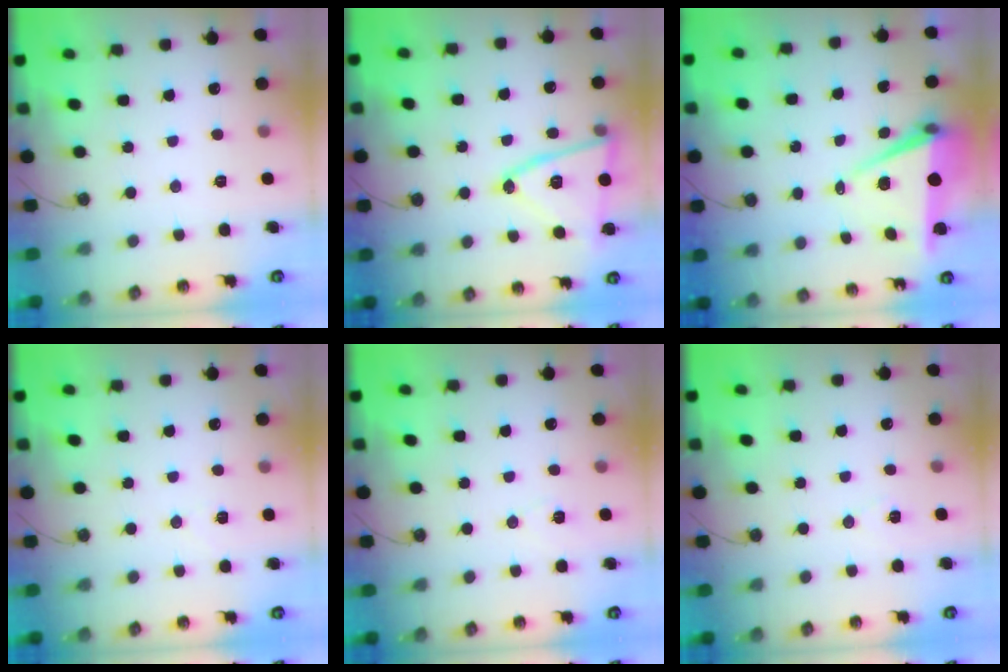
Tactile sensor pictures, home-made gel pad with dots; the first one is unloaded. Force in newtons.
{"total": 16.3, "press": 16.3, "slide": 1.0}
{"total": 6.8, "press": 5.4, "slide": 4.1}
{"total": 4.2, "press": 4.1, "slide": 0.6}
{"total": 3.6, "press": 2.5, "slide": 2.6}
{"total": 5.1, "press": 2.6, "slide": 4.4}